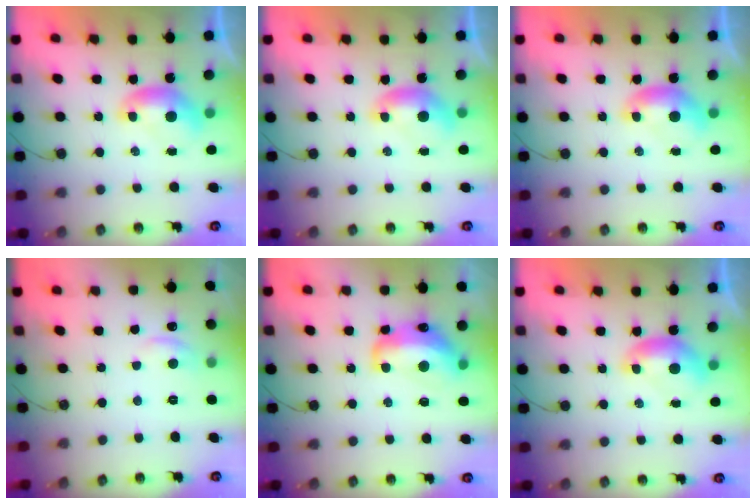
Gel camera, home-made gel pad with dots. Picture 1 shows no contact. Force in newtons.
{"total": 0.0}
{"total": 0.0}
{"total": 1.6, "press": 1.3, "slide": 0.8}
{"total": 8.5, "press": 8.4, "slide": 1.2}
{"total": 0.0}